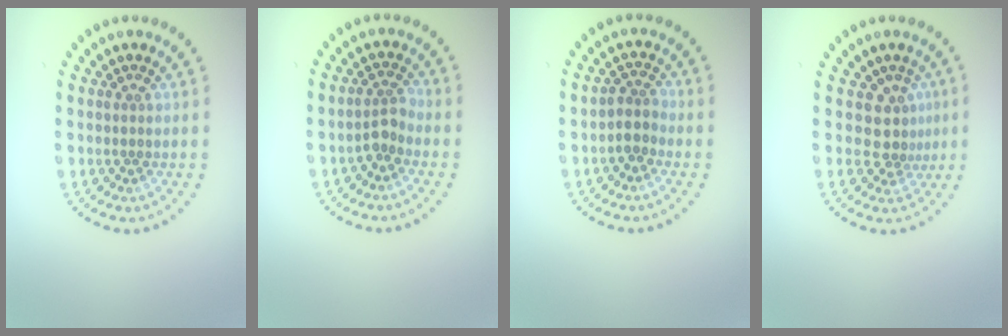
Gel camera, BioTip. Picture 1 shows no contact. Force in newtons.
{"total": 1.8, "press": 1.2, "slide": 1.3}
{"total": 1.8, "press": 1.4, "slide": 1.1}
{"total": 2.5, "press": 1.7, "slide": 1.9}